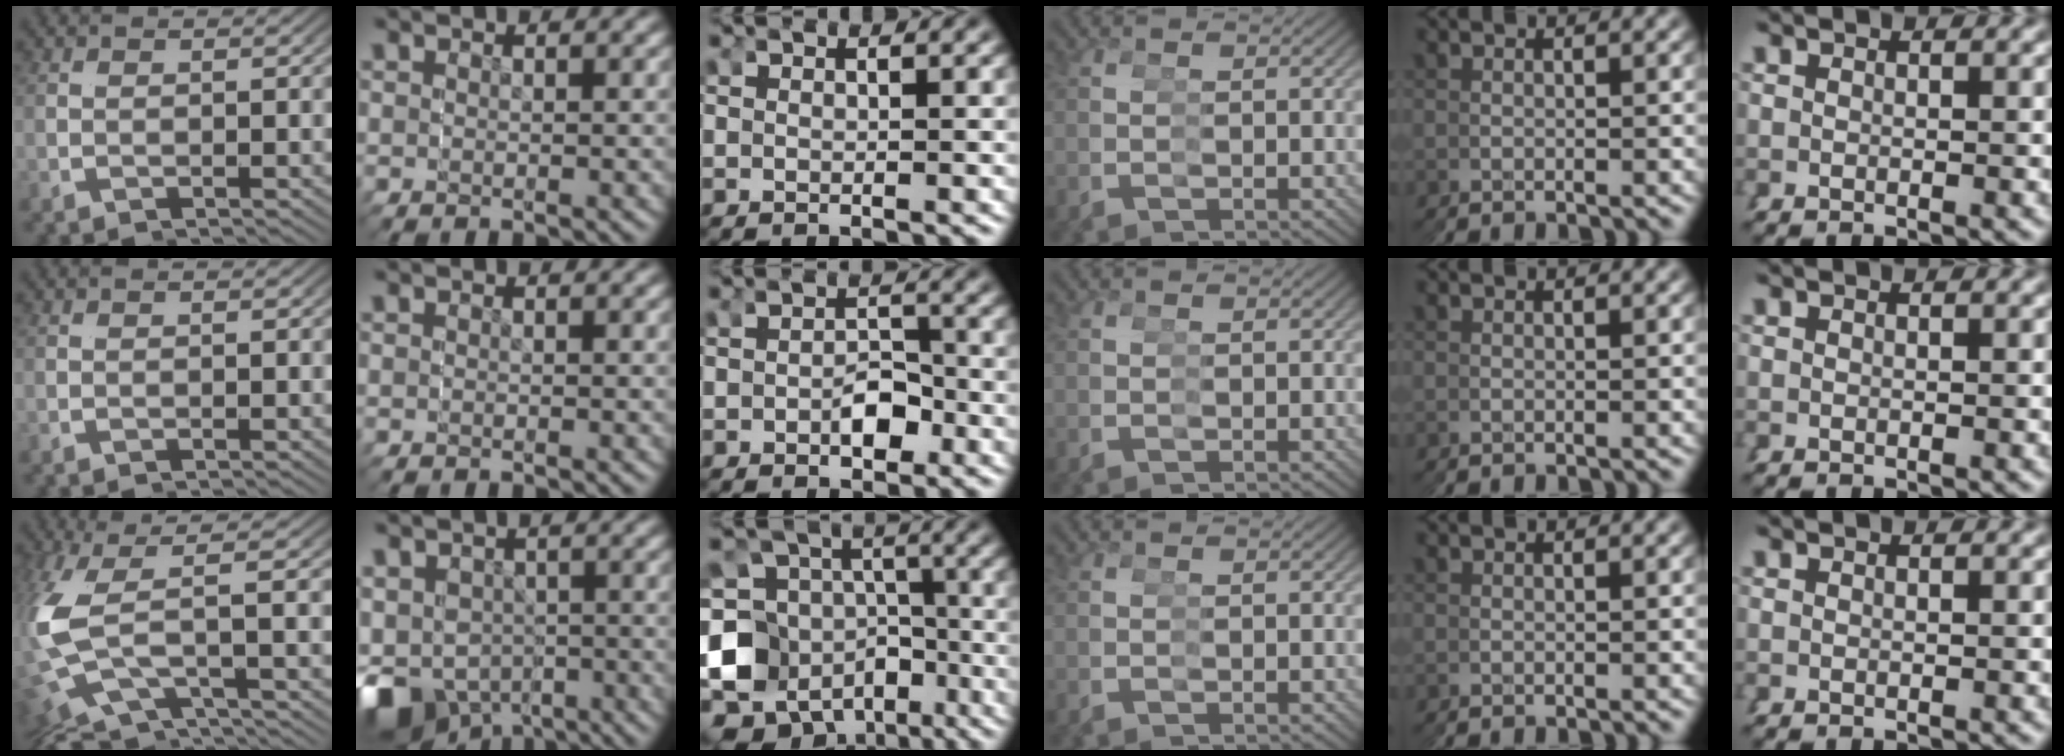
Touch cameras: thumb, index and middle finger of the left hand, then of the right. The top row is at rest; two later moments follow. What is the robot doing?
{"motion": "grasp_and_lifting", "object": "stress ball aka squeeze ball"}